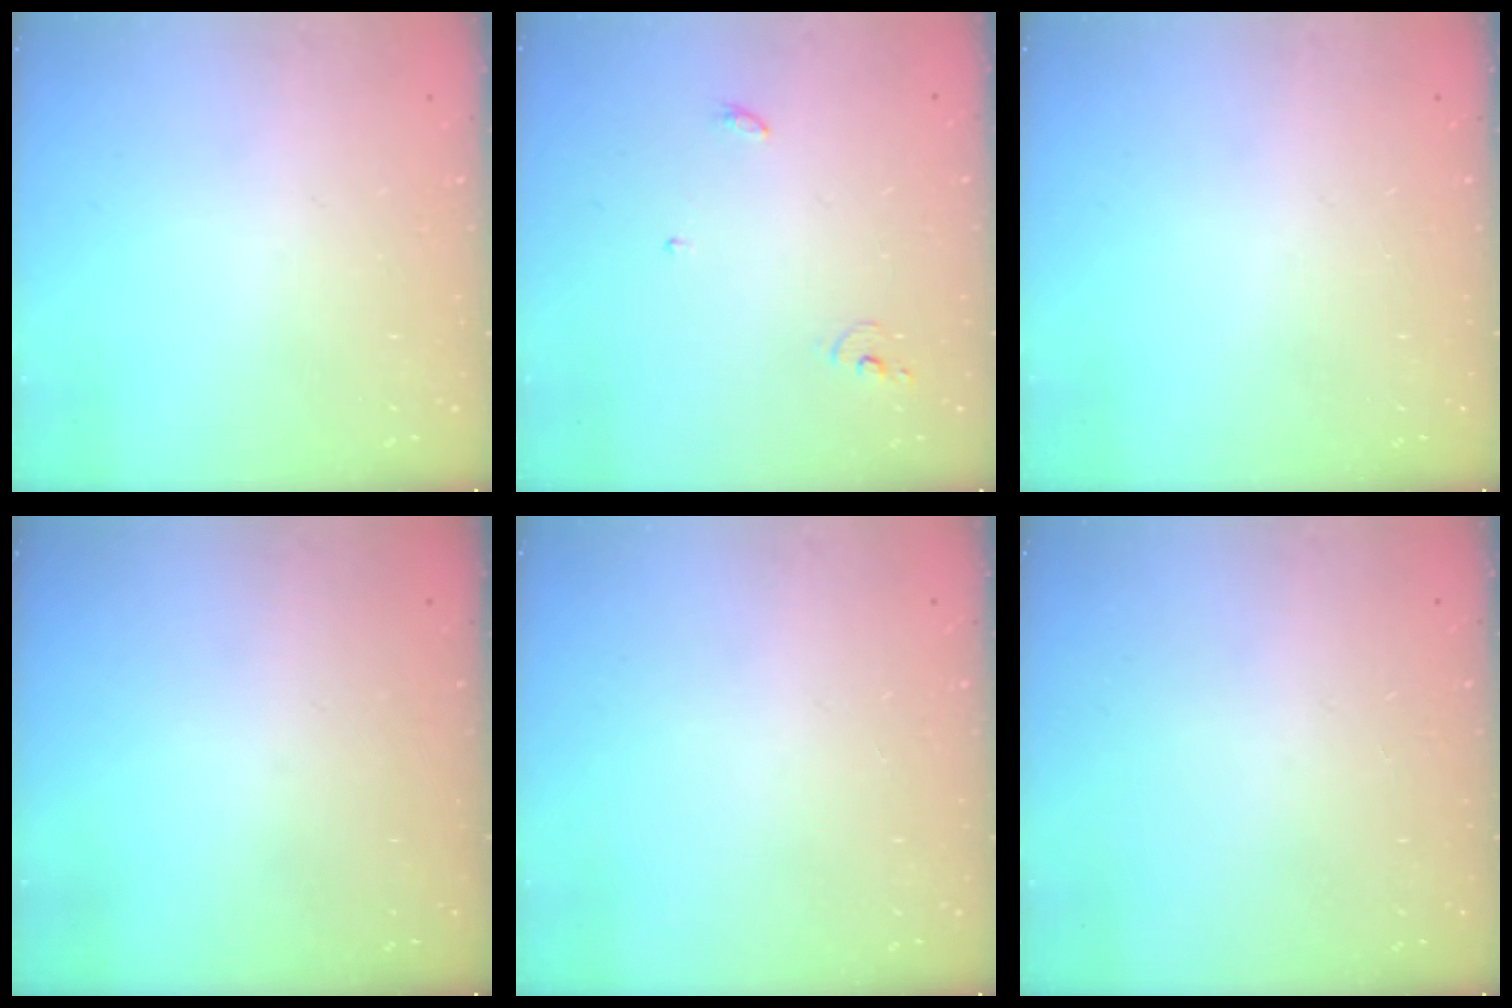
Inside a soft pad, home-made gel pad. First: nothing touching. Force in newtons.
{"total": 3.8, "press": 3.8, "slide": 0.2}
{"total": 0.0}
{"total": 0.0}
{"total": 0.0}
{"total": 0.0}